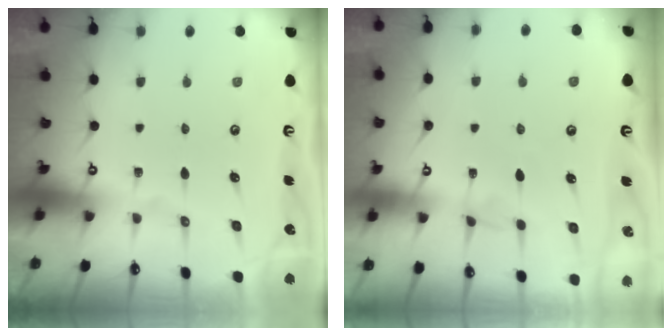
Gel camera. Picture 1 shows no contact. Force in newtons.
{"total": 2.7, "press": 2.7, "slide": 0.4}